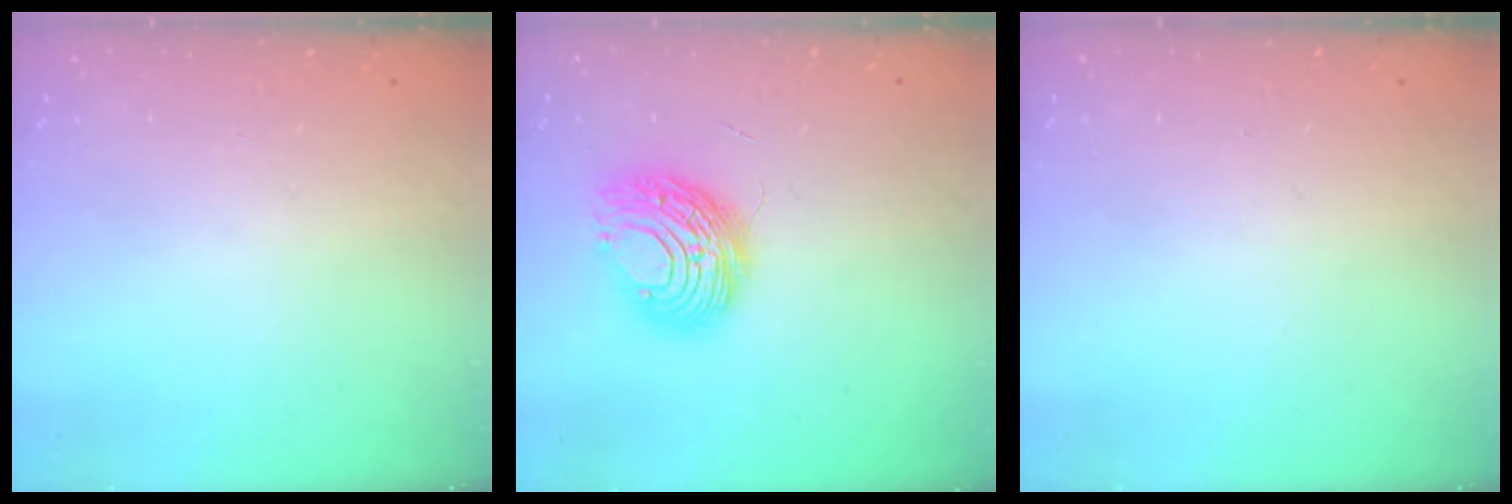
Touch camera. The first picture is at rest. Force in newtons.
{"total": 10.6, "press": 10.5, "slide": 1.5}
{"total": 0.0}